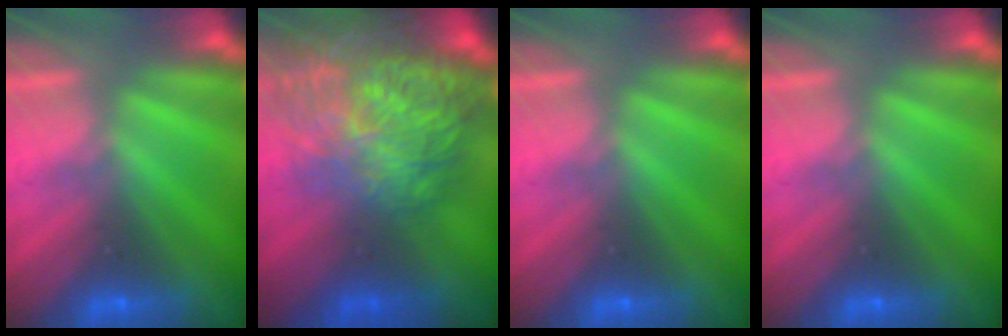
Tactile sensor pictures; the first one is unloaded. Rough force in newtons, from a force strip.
{"total": 7.4}
{"total": 0.0}
{"total": 0.0}